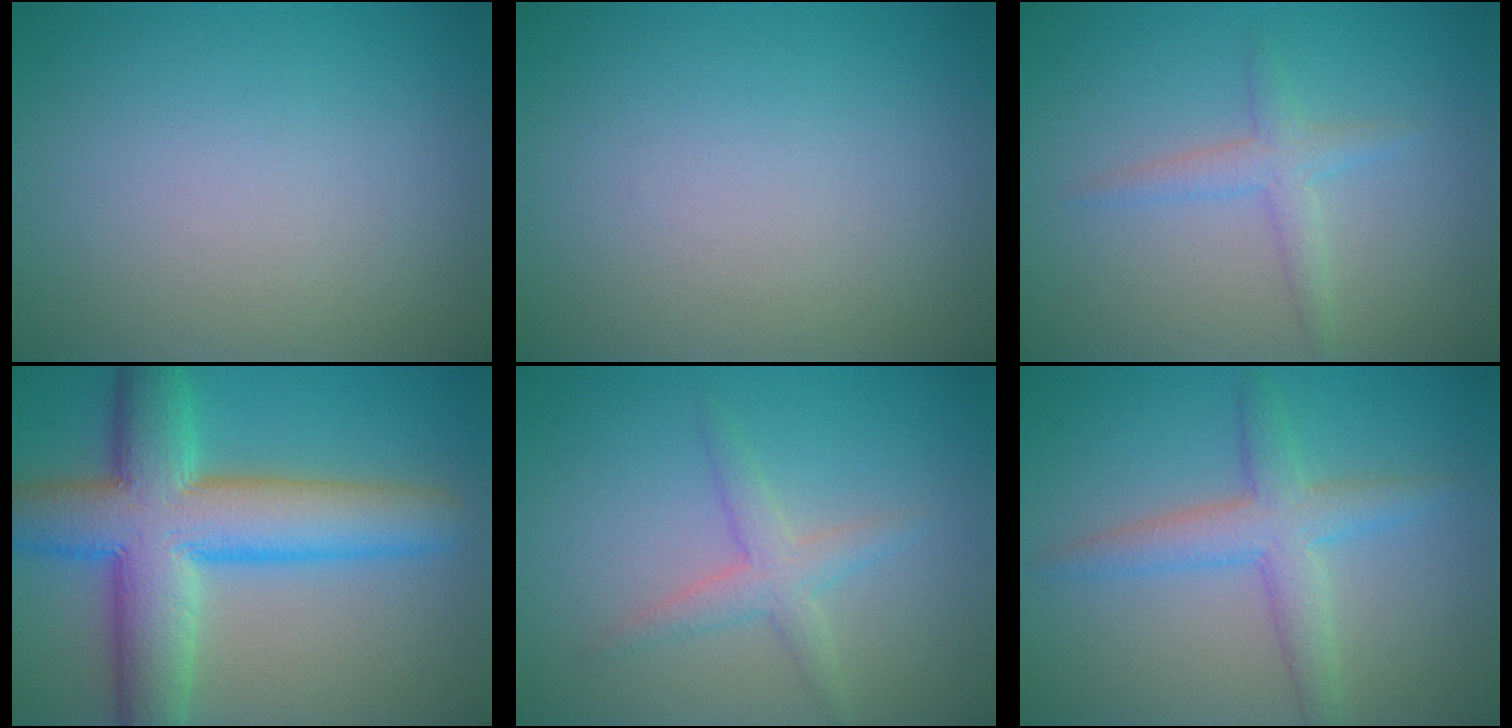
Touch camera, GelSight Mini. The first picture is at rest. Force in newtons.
{"total": 0.0}
{"total": 1.9, "press": 1.9, "slide": 0.1}
{"total": 10.8, "press": 10.8, "slide": 0.4}
{"total": 2.3, "press": 2.3, "slide": 0.1}
{"total": 3.8, "press": 3.8, "slide": 0.2}